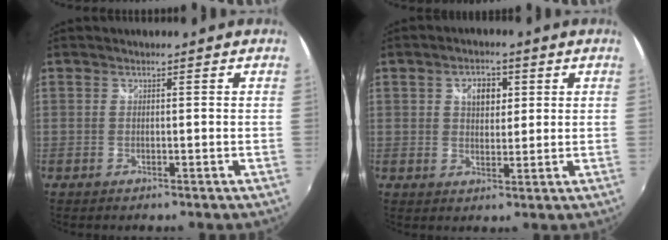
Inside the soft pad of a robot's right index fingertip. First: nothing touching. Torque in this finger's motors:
{"motor_torque": [0.03, 0.01, 0.04, 0.05]}